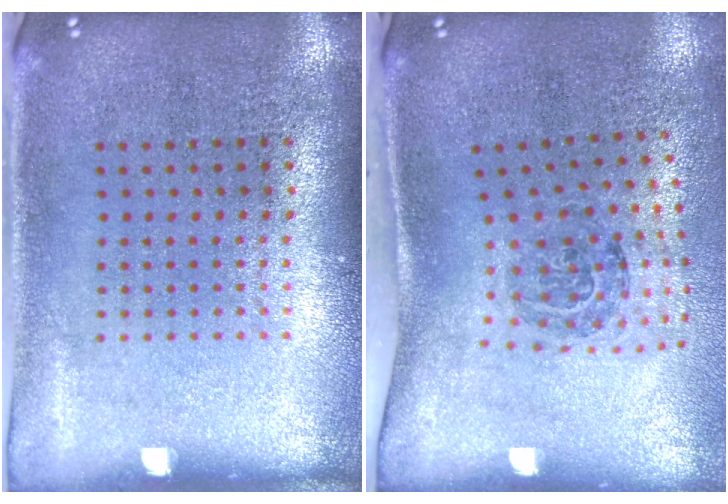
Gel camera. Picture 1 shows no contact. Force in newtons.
{"total": 1.8, "press": 1.2, "slide": 1.4}